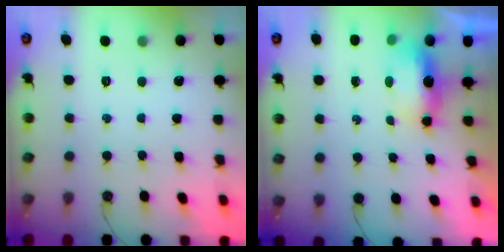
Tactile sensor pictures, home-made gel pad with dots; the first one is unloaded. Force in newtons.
{"total": 10.4, "press": 7.2, "slide": 7.5}